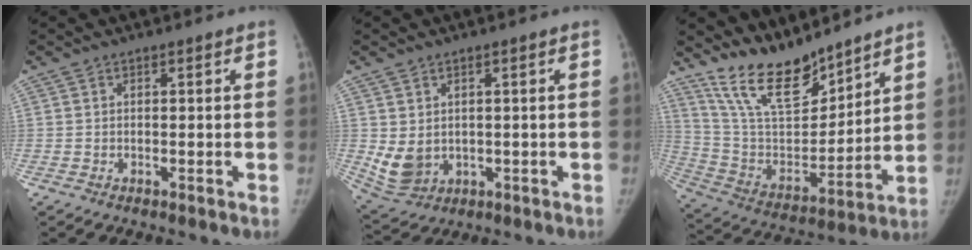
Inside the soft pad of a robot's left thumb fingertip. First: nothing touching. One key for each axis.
{"total": 6.2, "fx": 0.6, "fy": 4.8, "fz": 3.9, "tx": -0.067, "ty": -0.014, "tz": 0.033}
{"total": 16.5, "fx": 13.9, "fy": 5.2, "fz": 7.2, "tx": -0.093, "ty": -0.085, "tz": 0.270}